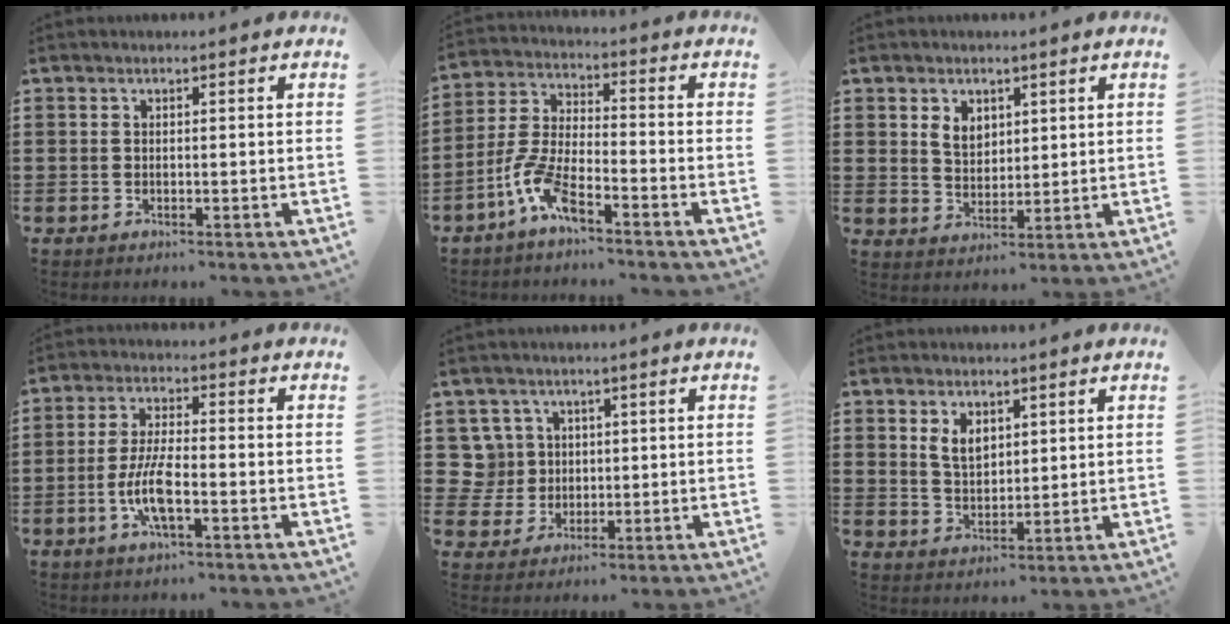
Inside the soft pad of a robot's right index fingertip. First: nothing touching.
{"total": 7.8, "force": [-5.2, 1.9, 5.5], "torque": [-0.147, -0.014, -0.105]}
{"total": 3.8, "force": [1.9, 2.8, 1.7], "torque": [-0.043, 0.011, 0.035]}
{"total": 7.1, "force": [-2.3, 2.0, 6.4], "torque": [-0.146, -0.011, -0.049]}
{"total": 5.6, "force": [1.4, 5.3, 0.9], "torque": [-0.053, 0.013, 0.026]}
{"total": 4.0, "force": [2.0, 2.6, 2.4], "torque": [-0.056, 0.009, 0.035]}